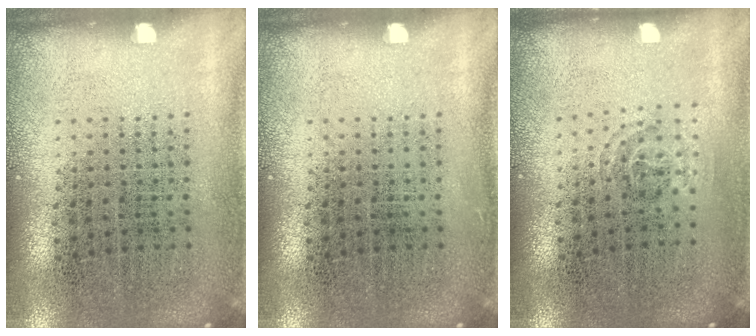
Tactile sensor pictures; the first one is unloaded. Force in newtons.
{"total": 0.0}
{"total": 0.8, "press": 0.5, "slide": 0.7}